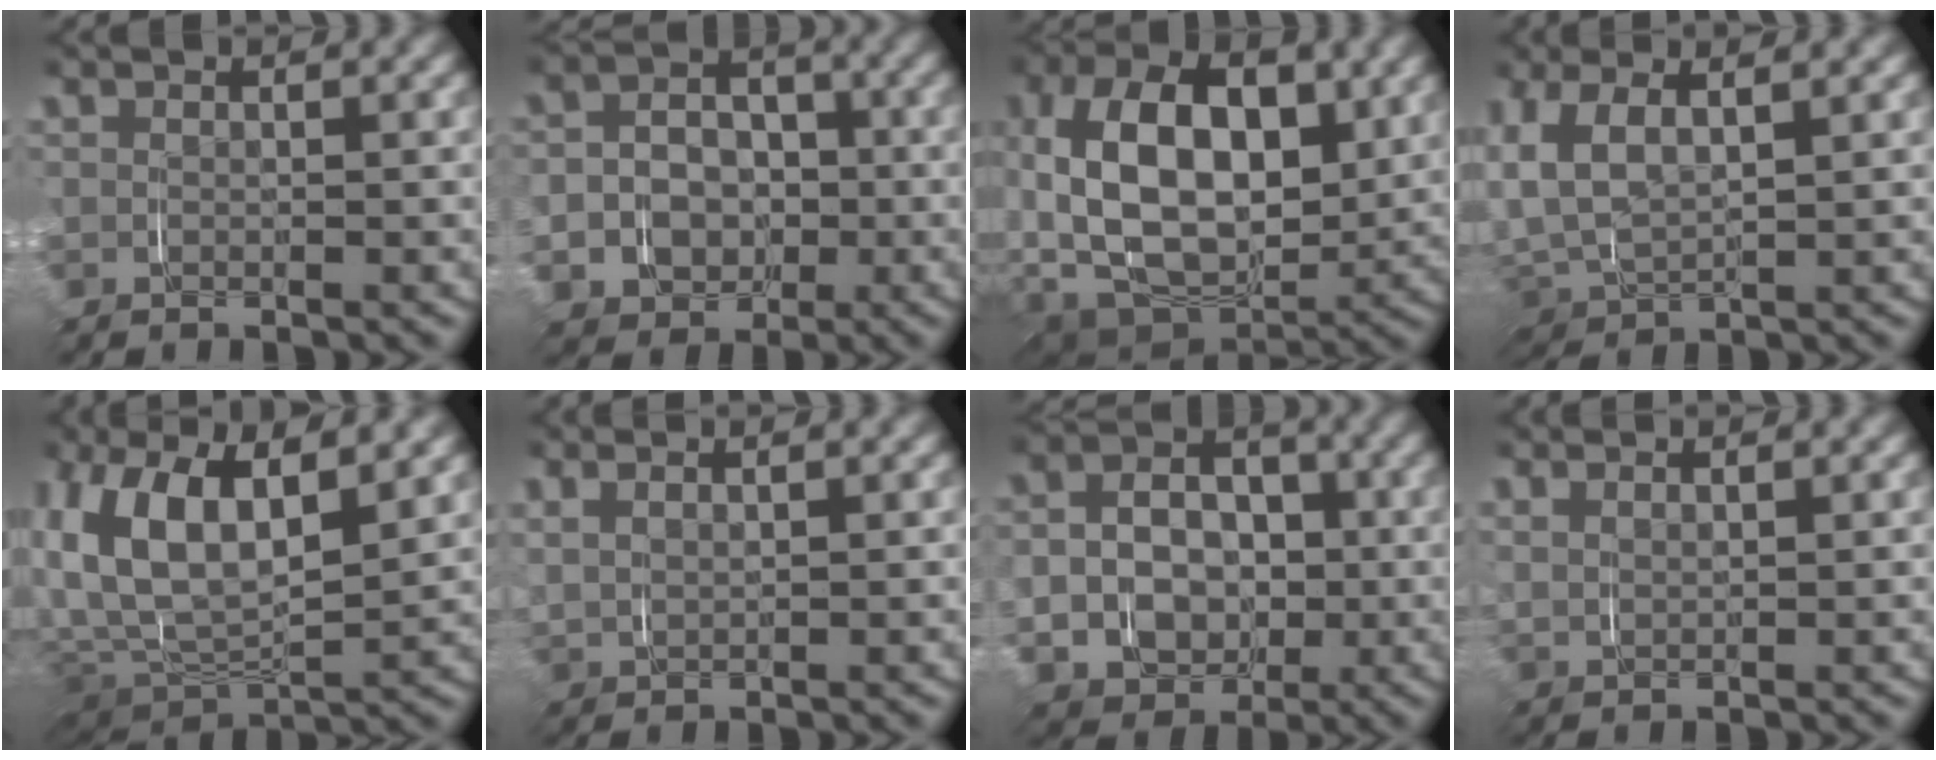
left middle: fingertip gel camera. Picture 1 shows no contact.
{"total": 4.7, "force": [-1.7, 4.3, 0.9], "torque": [0.020, -0.018, -0.029]}
{"total": 6.1, "force": [1.6, 3.5, 4.8], "torque": [-0.057, -0.006, 0.025]}
{"total": 4.0, "force": [1.2, 3.1, 2.2], "torque": [-0.076, -0.015, 0.024]}
{"total": 7.9, "force": [2.9, 5.5, 4.8], "torque": [-0.102, 0.019, 0.031]}
{"total": 2.1, "force": [2.0, 0.0, 0.5], "torque": [-0.003, 0.007, 0.035]}
{"total": 6.6, "force": [-1.6, 6.1, 1.9], "torque": [-0.012, -0.033, -0.022]}
{"total": 2.2, "force": [2.0, -0.8, 0.0], "torque": [0.012, 0.006, 0.036]}